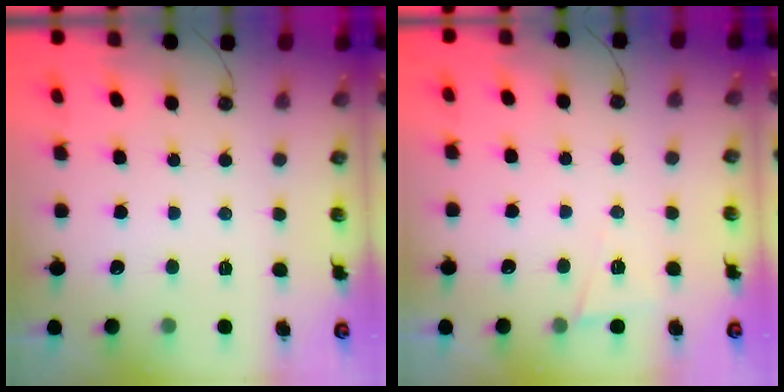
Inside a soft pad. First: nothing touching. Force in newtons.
{"total": 5.0, "press": 4.0, "slide": 2.9}